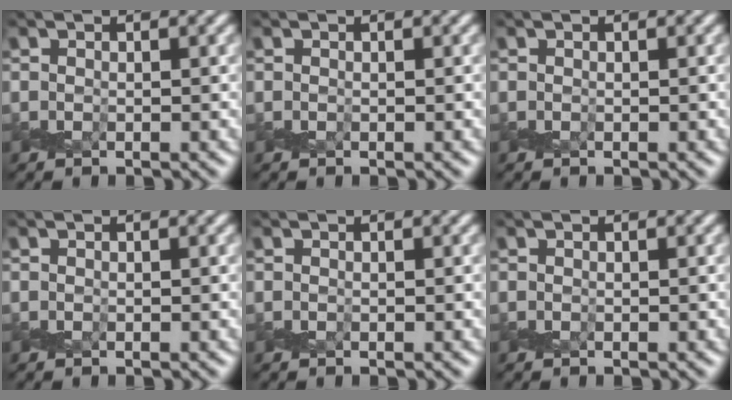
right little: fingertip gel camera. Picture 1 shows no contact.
{"total": 0.0}
{"total": 0.0}
{"total": 0.0}
{"total": 0.0}
{"total": 0.0}